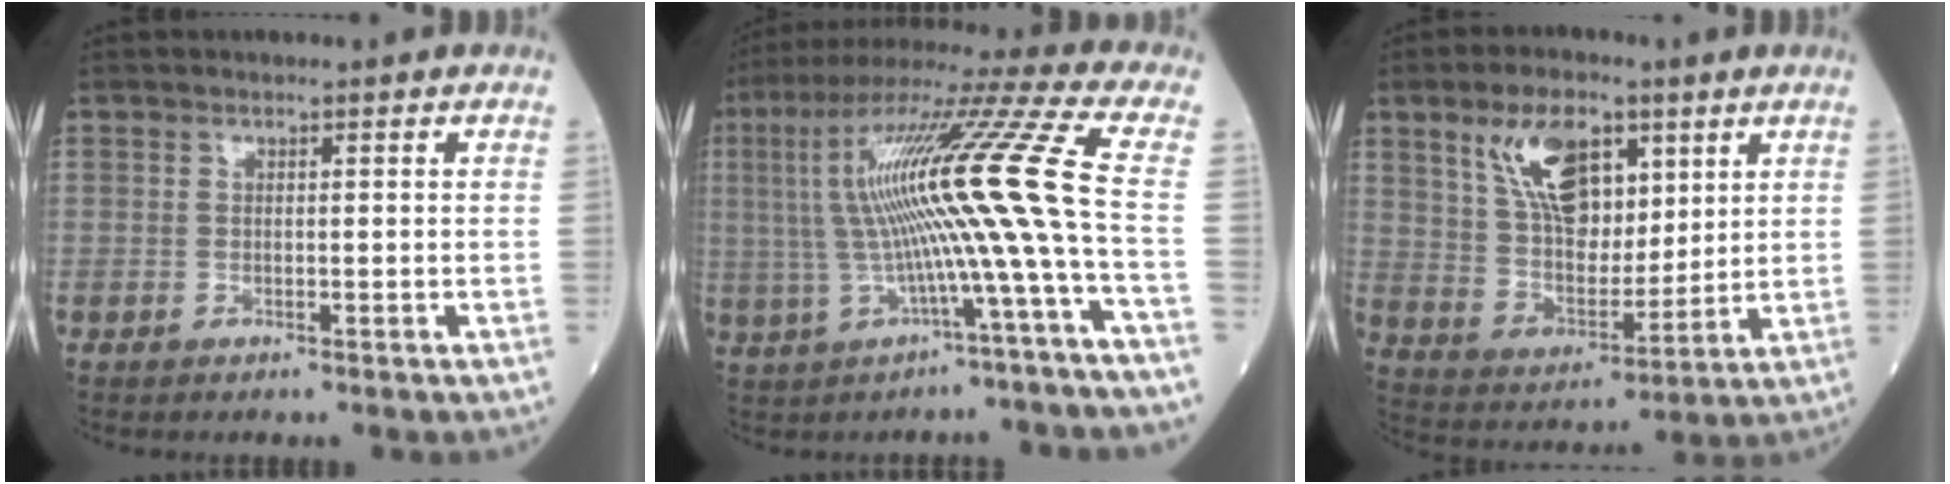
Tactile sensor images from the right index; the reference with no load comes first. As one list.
[{"total": 17.1, "force": [-0.5, -1.6, 17.0], "torque": [-0.313, 0.029, -0.016]}, {"total": 12.9, "force": [6.5, 6.7, 9.0], "torque": [-0.179, 0.018, 0.124]}]